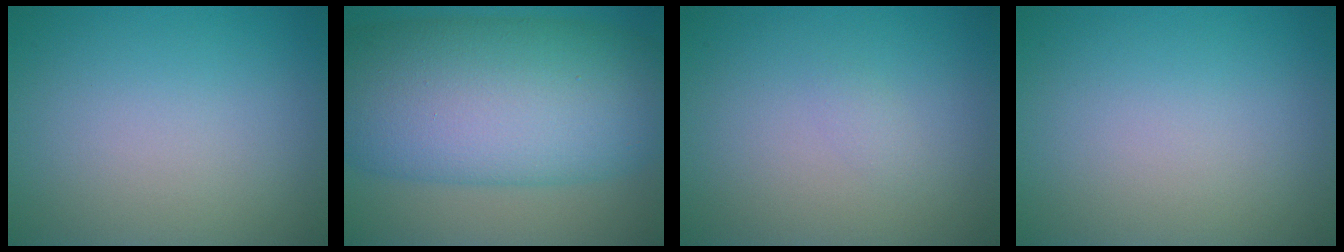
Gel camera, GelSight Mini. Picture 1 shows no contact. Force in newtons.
{"total": 14.9, "press": 14.9, "slide": 0.0}
{"total": 0.7, "press": 0.7, "slide": 0.1}
{"total": 0.0}